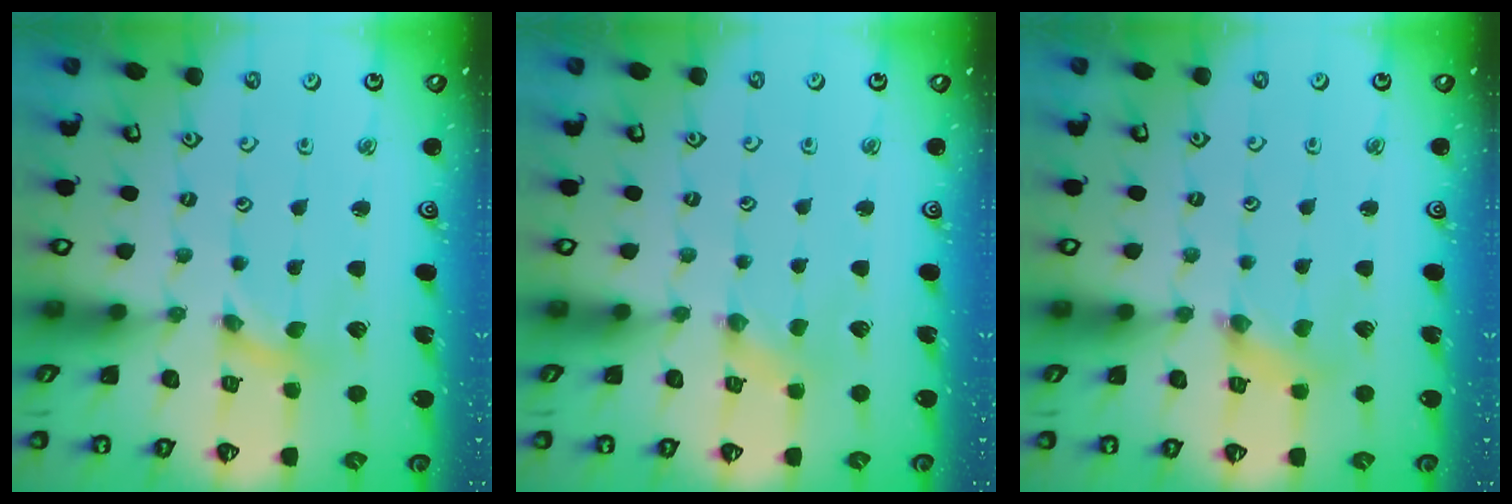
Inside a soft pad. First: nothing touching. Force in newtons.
{"total": 0.5, "press": 0.5, "slide": 0.1}
{"total": 2.5, "press": 2.4, "slide": 0.3}